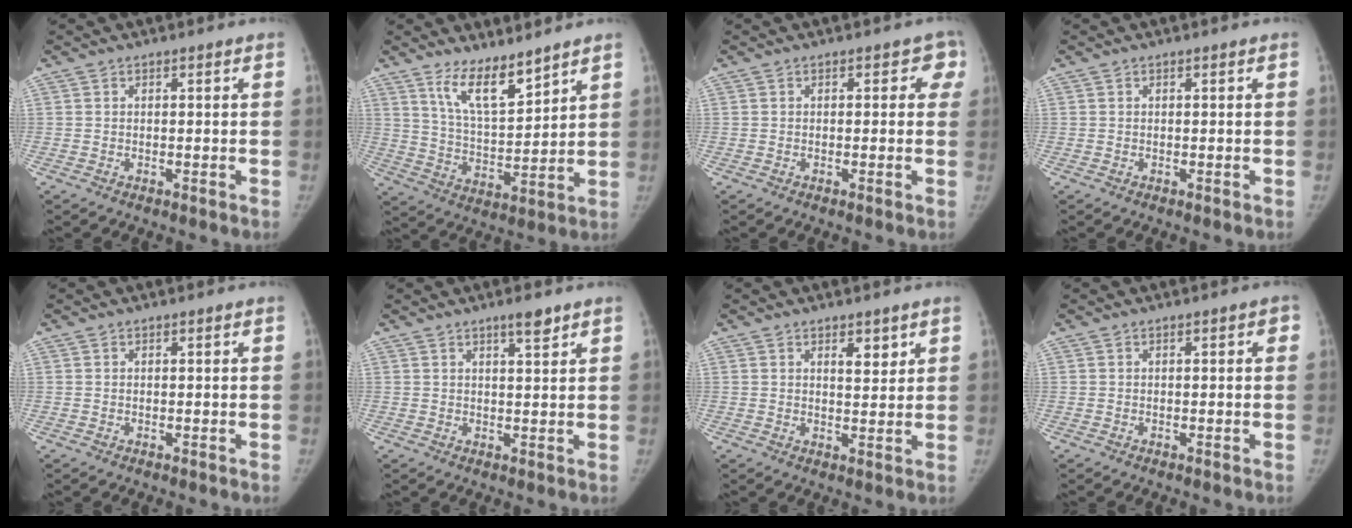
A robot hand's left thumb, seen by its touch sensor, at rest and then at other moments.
{"total": 9.7, "force": [7.4, 2.7, 5.7], "torque": [-0.085, -0.066, 0.147]}
{"total": 2.7, "force": [0.8, 2.0, 1.6], "torque": [0.023, 0.005, -0.005]}
{"total": 0.0}
{"total": 0.0}
{"total": 2.6, "force": [2.0, 0.7, 1.5], "torque": [-0.014, -0.015, 0.031]}
{"total": 3.4, "force": [2.0, 1.7, 2.2], "torque": [-0.014, -0.014, 0.032]}
{"total": 1.2, "force": [0.2, 0.6, 1.0], "torque": [-0.004, 0.004, -0.001]}